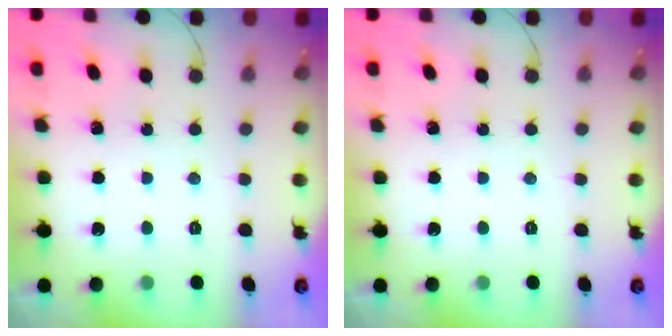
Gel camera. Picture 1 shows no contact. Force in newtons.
{"total": 0.0}